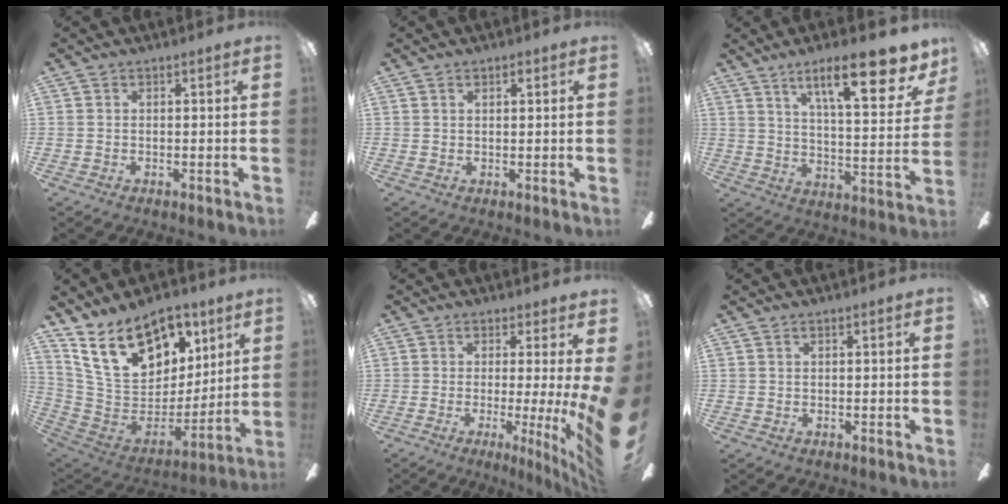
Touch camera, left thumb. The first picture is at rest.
{"total": 1.4, "force": [0.8, 0.4, 1.0], "torque": [-0.022, 0.000, 0.014]}
{"total": 19.2, "force": [11.5, 5.7, 14.3], "torque": [-0.204, -0.067, 0.175]}
{"total": 21.2, "force": [12.7, 12.7, 11.3], "torque": [-0.199, -0.066, 0.234]}
{"total": 7.5, "force": [-0.2, -0.2, 7.5], "torque": [-0.103, -0.036, -0.001]}
{"total": 0.0}